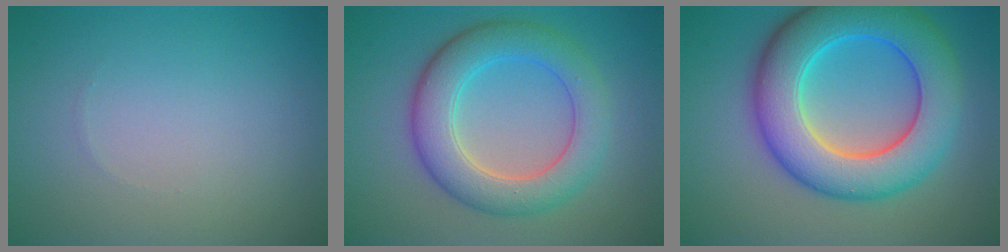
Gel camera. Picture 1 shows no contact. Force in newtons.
{"total": 6.6, "press": 6.6, "slide": 0.1}
{"total": 10.6, "press": 10.5, "slide": 0.3}